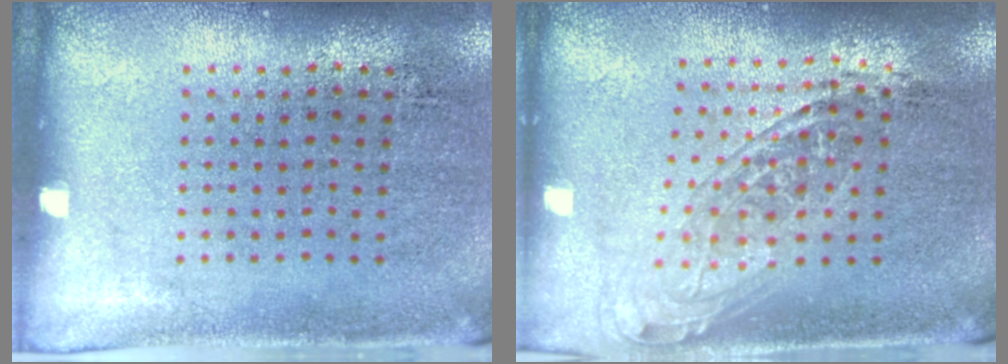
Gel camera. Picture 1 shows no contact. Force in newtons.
{"total": 1.7, "press": 1.3, "slide": 1.0}